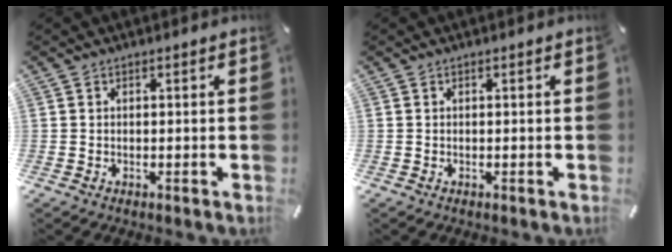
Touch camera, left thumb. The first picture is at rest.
{"total": 0.0}